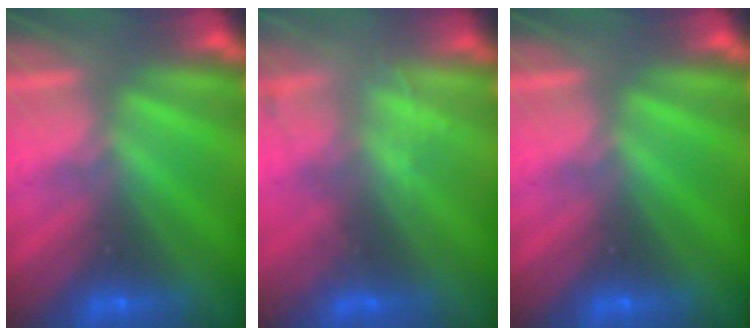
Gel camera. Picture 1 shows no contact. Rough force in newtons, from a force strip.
{"total": 2.1}
{"total": 0.0}